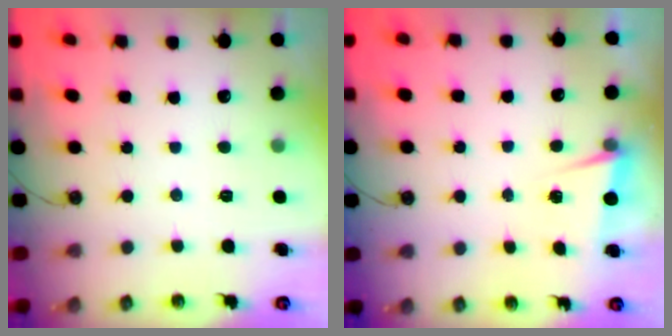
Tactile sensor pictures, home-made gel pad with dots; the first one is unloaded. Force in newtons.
{"total": 2.3, "press": 2.0, "slide": 1.1}